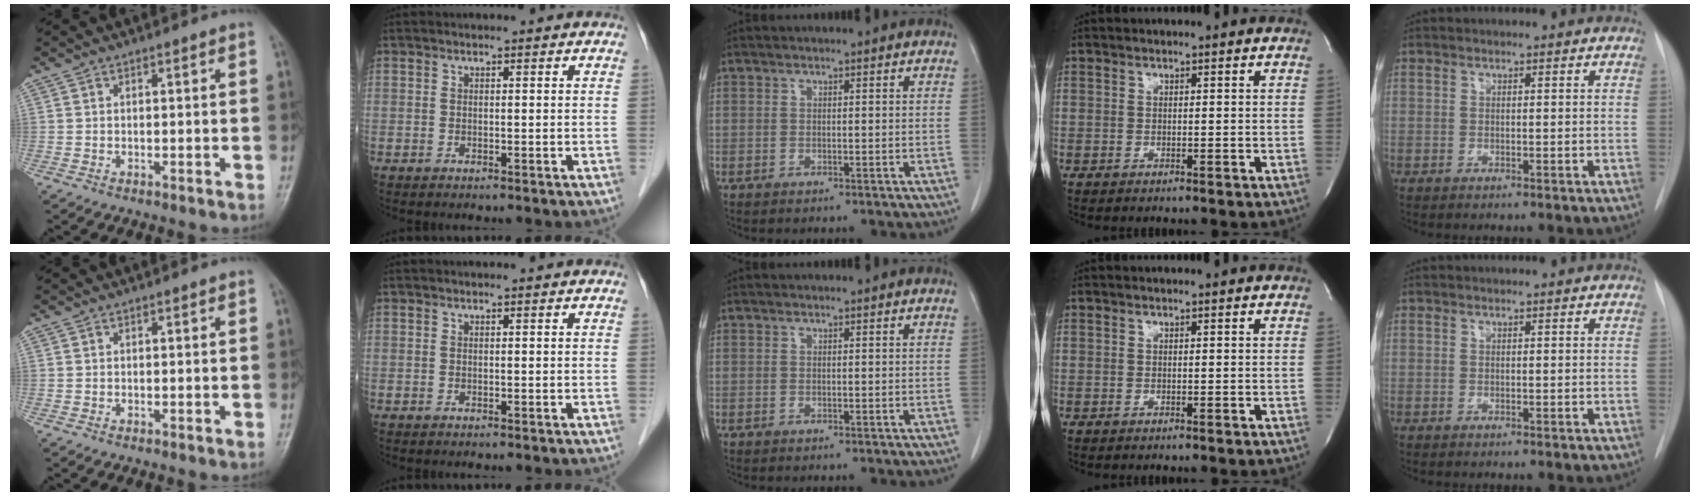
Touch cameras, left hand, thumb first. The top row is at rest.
{}